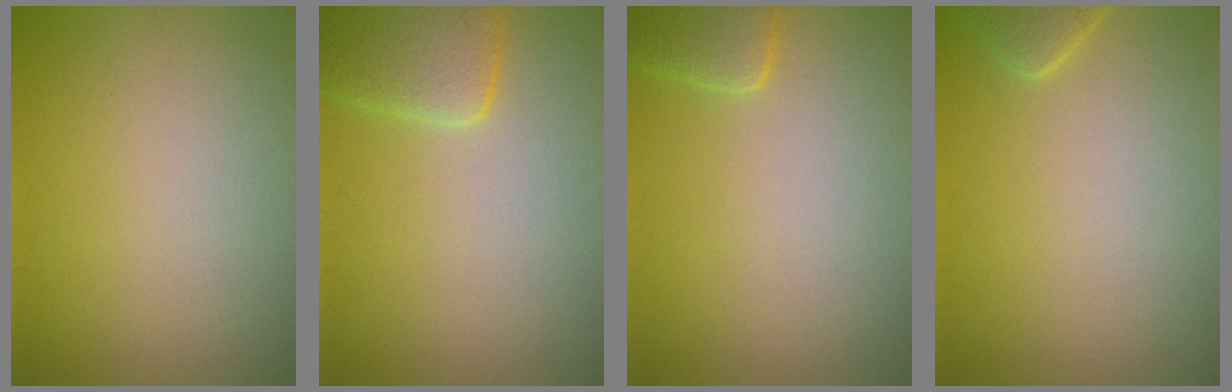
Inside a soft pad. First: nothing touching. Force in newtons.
{"total": 4.1, "press": 4.1, "slide": 0.4}
{"total": 2.4, "press": 2.4, "slide": 0.2}
{"total": 1.9, "press": 1.9, "slide": 0.2}